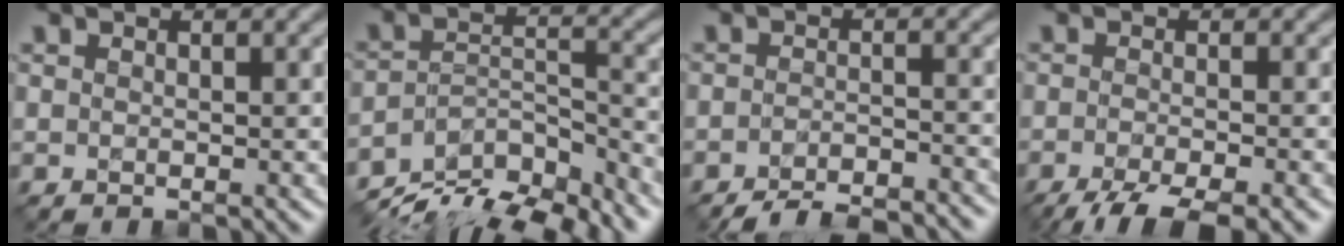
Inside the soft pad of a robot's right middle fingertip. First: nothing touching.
{"total": 11.0, "force": [-9.4, 3.7, 4.5], "torque": [-0.076, -0.002, -0.145]}
{"total": 5.7, "force": [-5.1, 1.2, 2.3], "torque": [-0.034, -0.006, -0.079]}
{"total": 5.9, "force": [-4.1, 1.3, 4.1], "torque": [-0.055, -0.009, -0.074]}